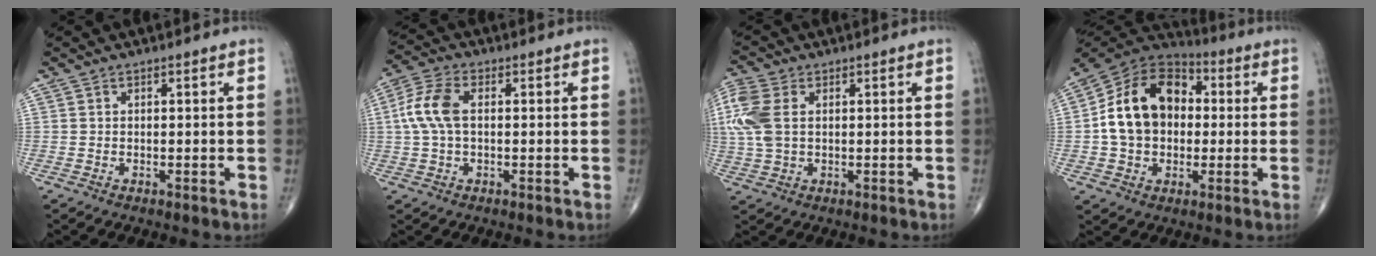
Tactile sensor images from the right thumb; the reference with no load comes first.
{"total": 7.8, "force": [0.7, 4.3, 6.5], "torque": [-0.155, 0.020, 0.010]}
{"total": 9.5, "force": [1.8, 6.0, 7.1], "torque": [-0.192, 0.013, 0.038]}
{"total": 16.7, "force": [0.6, 12.3, 11.3], "torque": [-0.169, 0.032, 0.002]}